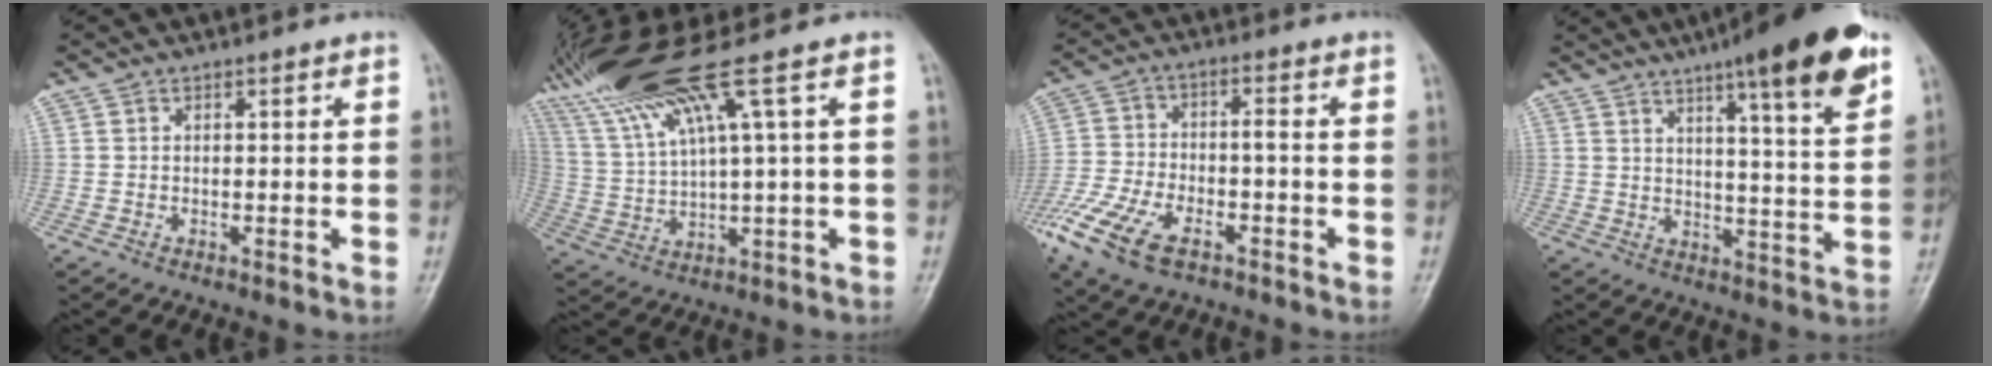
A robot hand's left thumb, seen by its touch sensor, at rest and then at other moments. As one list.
[{"total": 15.6, "force": [8.9, 0.5, 12.8], "torque": [-0.263, -0.012, 0.176]}, {"total": 13.3, "force": [-7.2, 5.3, 9.8], "torque": [-0.213, 0.013, -0.135]}, {"total": 17.6, "force": [10.8, 2.6, 13.6], "torque": [-0.172, -0.045, 0.148]}]